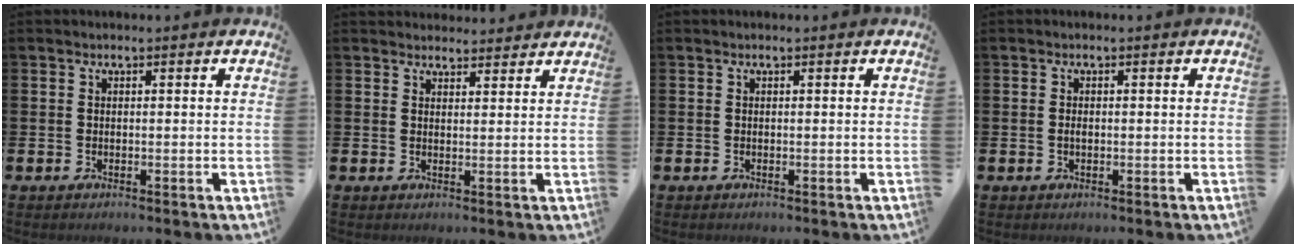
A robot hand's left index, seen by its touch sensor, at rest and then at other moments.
{"total": 2.7, "force": [2.6, 0.6, -0.2], "torque": [0.008, -0.015, 0.046]}
{"total": 0.0}
{"total": 0.6, "force": [-0.1, 0.4, 0.5], "torque": [-0.010, 0.001, -0.004]}